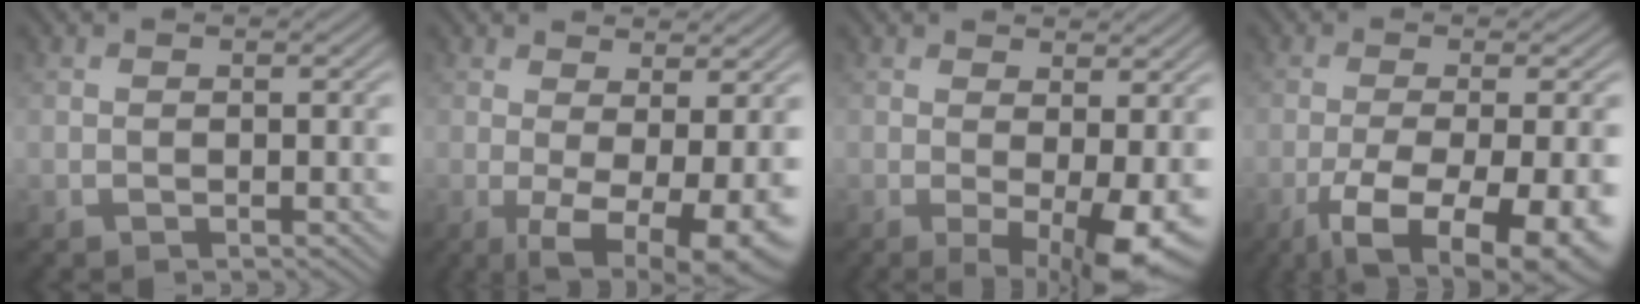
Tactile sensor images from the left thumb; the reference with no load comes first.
{"total": 8.4, "force": [-1.1, 2.9, 7.8], "torque": [-0.126, -0.009, -0.009]}
{"total": 7.0, "force": [-0.5, 2.1, 6.7], "torque": [-0.096, -0.009, -0.001]}
{"total": 12.8, "force": [-6.0, 4.1, 10.5], "torque": [-0.183, -0.025, -0.083]}